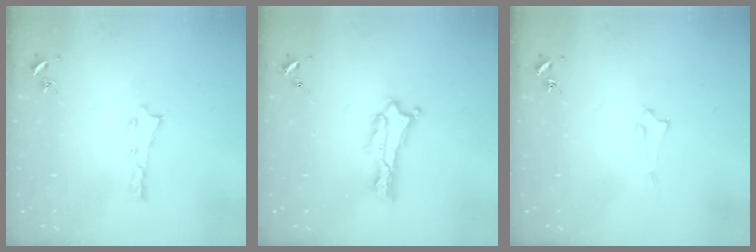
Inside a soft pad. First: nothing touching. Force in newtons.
{"total": 0.7, "press": 0.7, "slide": 0.2}
{"total": 1.4, "press": 1.4, "slide": 0.2}